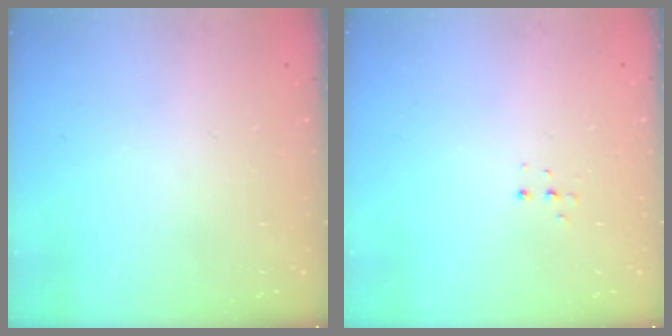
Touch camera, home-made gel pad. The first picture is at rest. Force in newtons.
{"total": 3.6, "press": 3.5, "slide": 0.8}